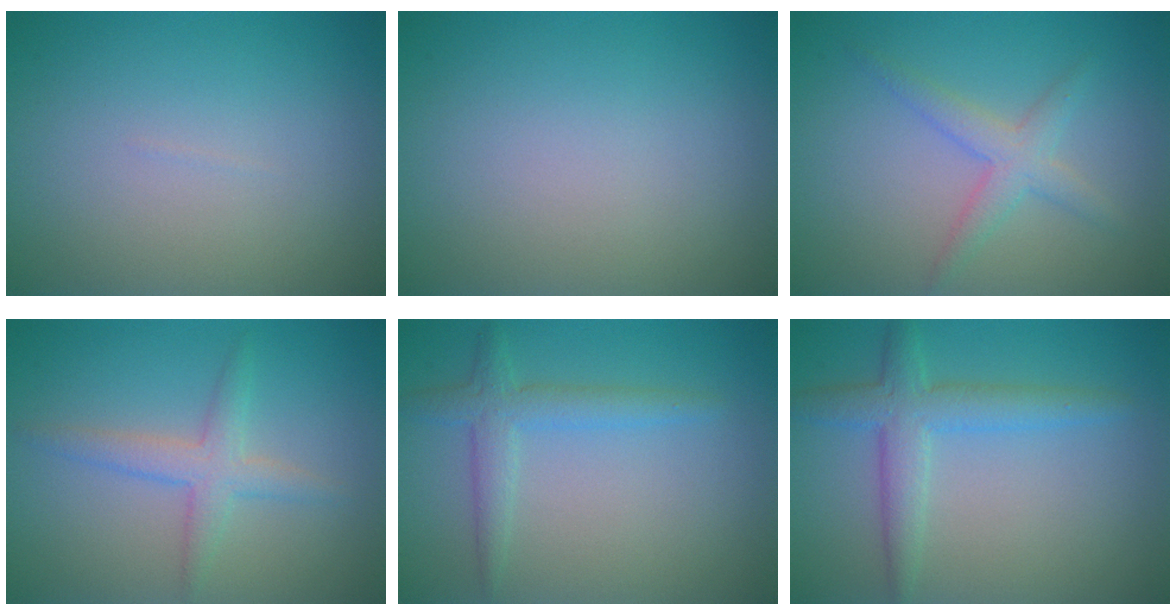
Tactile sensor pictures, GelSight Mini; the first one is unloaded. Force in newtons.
{"total": 0.0}
{"total": 2.6, "press": 2.6, "slide": 0.1}
{"total": 2.7, "press": 2.7, "slide": 0.1}
{"total": 2.6, "press": 2.6, "slide": 0.1}
{"total": 3.6, "press": 3.6, "slide": 0.1}